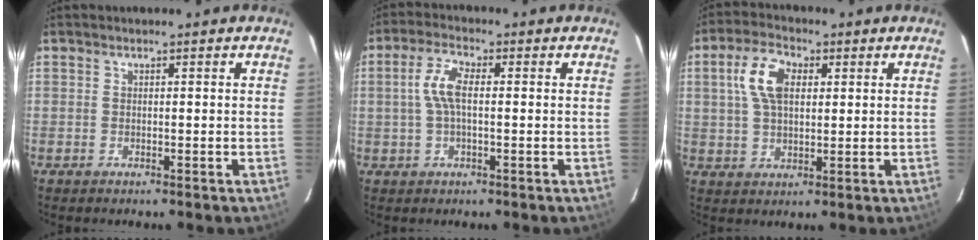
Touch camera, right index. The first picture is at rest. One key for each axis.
{"total": 5.5, "fx": 0.3, "fy": 2.1, "fz": 5.1, "tx": -0.106, "ty": 0.013, "tz": 0.007}
{"total": 8.7, "fx": 2.5, "fy": 5.0, "fz": 6.7, "tx": -0.134, "ty": 0.023, "tz": 0.047}